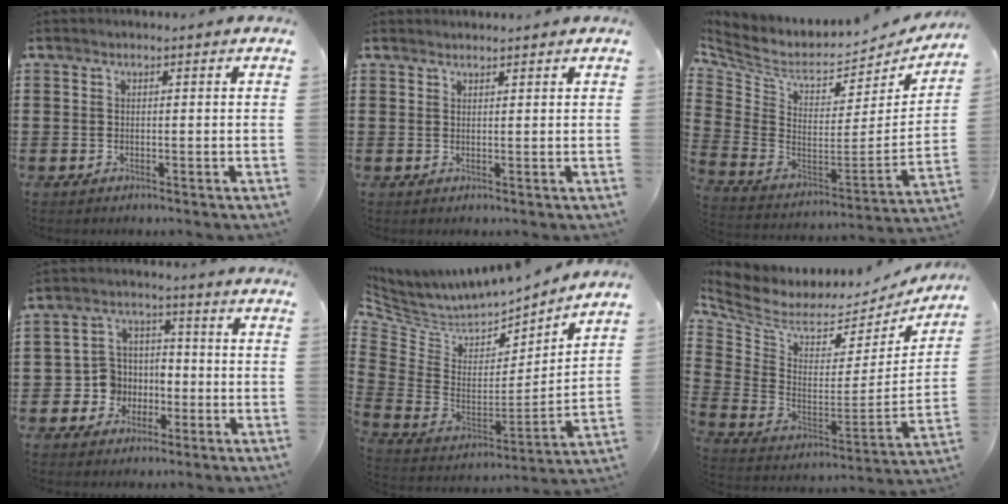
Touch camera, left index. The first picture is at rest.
{"total": 1.1, "force": [1.1, 0.1, 0.0], "torque": [-0.002, -0.001, 0.022]}
{"total": 4.8, "force": [3.4, 2.5, 2.2], "torque": [-0.070, -0.044, 0.055]}
{"total": 6.5, "force": [-1.8, 6.1, 1.6], "torque": [-0.062, 0.014, -0.034]}
{"total": 4.9, "force": [4.6, 1.9, 0.3], "torque": [-0.044, -0.054, 0.077]}
{"total": 5.2, "force": [4.3, 2.3, 1.8], "torque": [-0.068, -0.050, 0.071]}